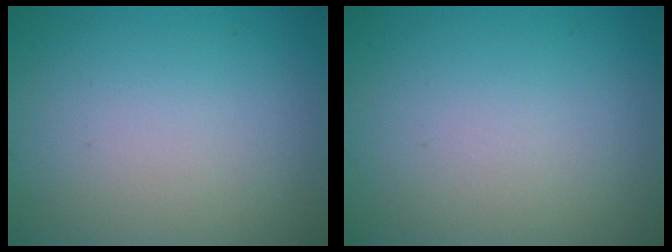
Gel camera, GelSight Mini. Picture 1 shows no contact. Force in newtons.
{"total": 0.0}